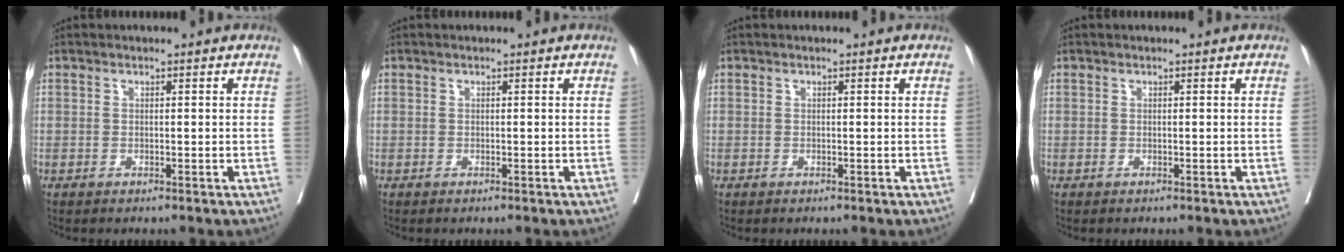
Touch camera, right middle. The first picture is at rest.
{"total": 0.0}
{"total": 0.0}
{"total": 0.0}